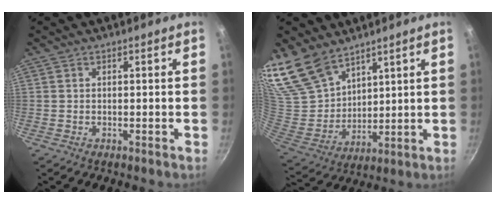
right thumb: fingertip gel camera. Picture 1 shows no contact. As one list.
[{"total": 15.3, "force": [12.1, 7.6, 5.6], "torque": [-0.102, -0.058, 0.263]}]